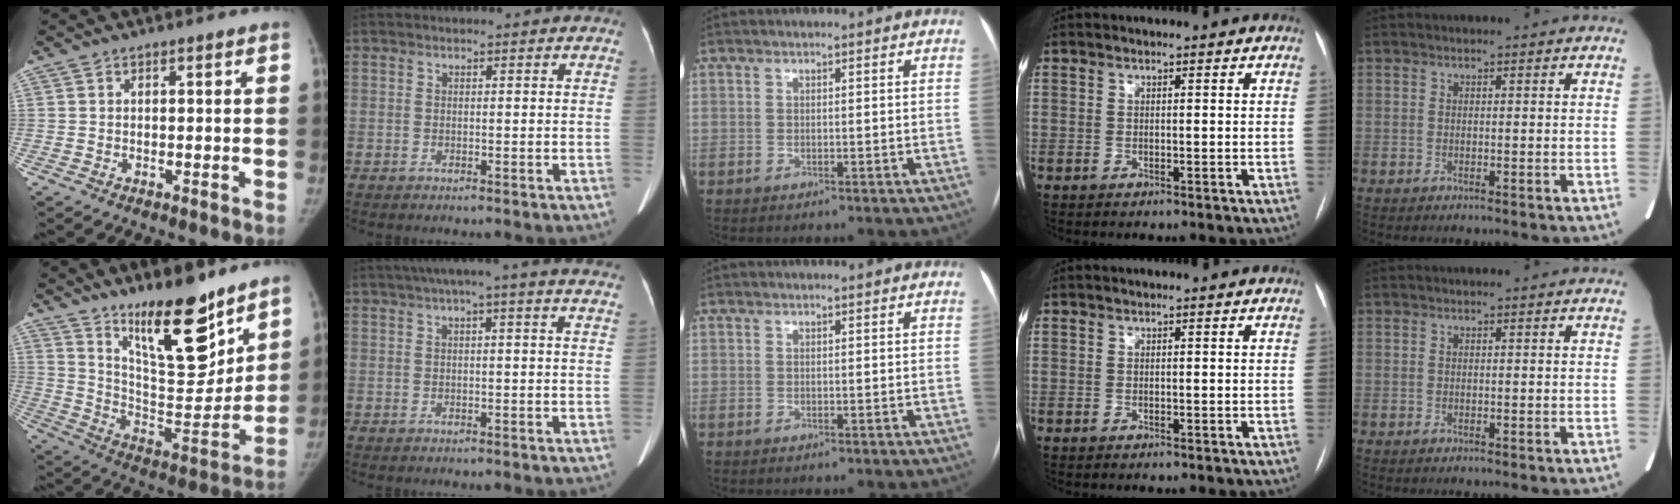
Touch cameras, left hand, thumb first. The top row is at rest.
{"thumb": {"total": 19.9, "force": [13.9, 6.1, 12.9], "torque": [-0.153, -0.108, 0.235]}, "index": {"total": 11.0, "force": [8.6, 0.3, 6.8], "torque": [-0.108, 0.042, 0.095]}}